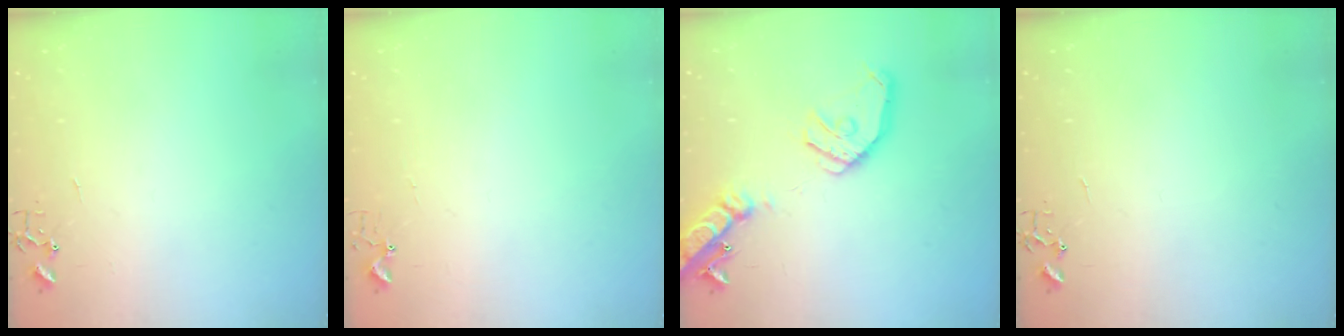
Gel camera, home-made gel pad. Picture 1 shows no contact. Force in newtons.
{"total": 2.7, "press": 2.7, "slide": 0.3}
{"total": 18.8, "press": 18.6, "slide": 3.0}
{"total": 0.0}